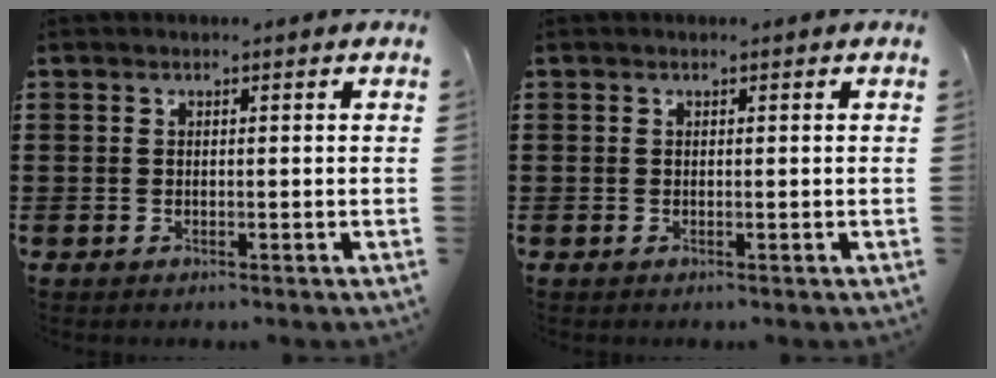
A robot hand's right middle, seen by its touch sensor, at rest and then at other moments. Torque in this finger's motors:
{"motor_torque": [0.10, 0.10, 0.00, 0.00]}